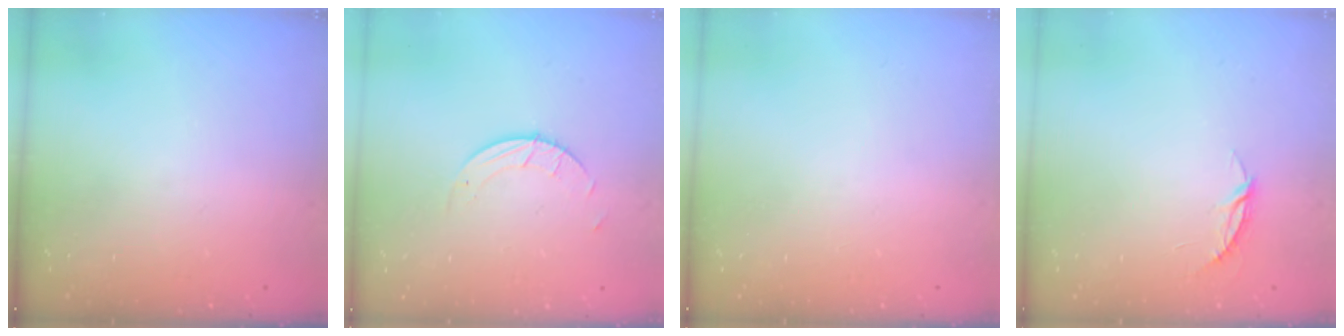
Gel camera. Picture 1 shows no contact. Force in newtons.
{"total": 1.9, "press": 1.9, "slide": 0.1}
{"total": 0.0}
{"total": 3.8, "press": 3.8, "slide": 0.2}